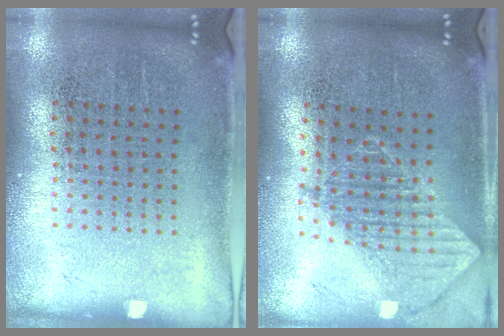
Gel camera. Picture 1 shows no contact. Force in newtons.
{"total": 1.2, "press": 1.1, "slide": 0.6}